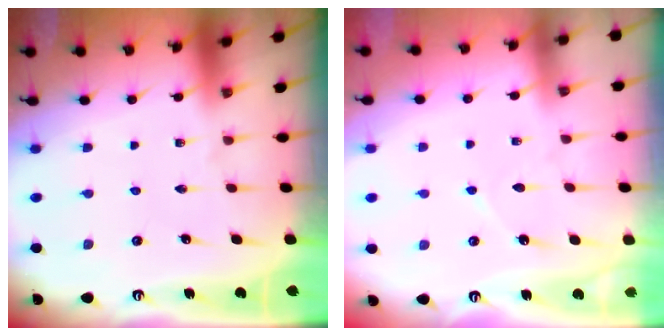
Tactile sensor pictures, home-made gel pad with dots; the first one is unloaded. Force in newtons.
{"total": 3.6, "press": 3.6, "slide": 0.1}